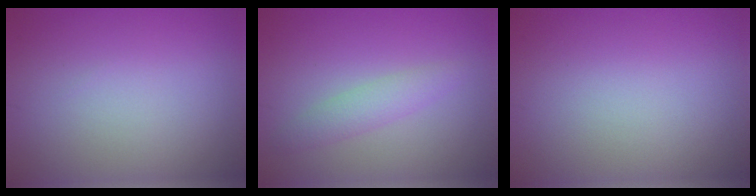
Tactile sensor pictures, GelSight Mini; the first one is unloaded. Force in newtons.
{"total": 2.0, "press": 2.0, "slide": 0.0}
{"total": 0.0}